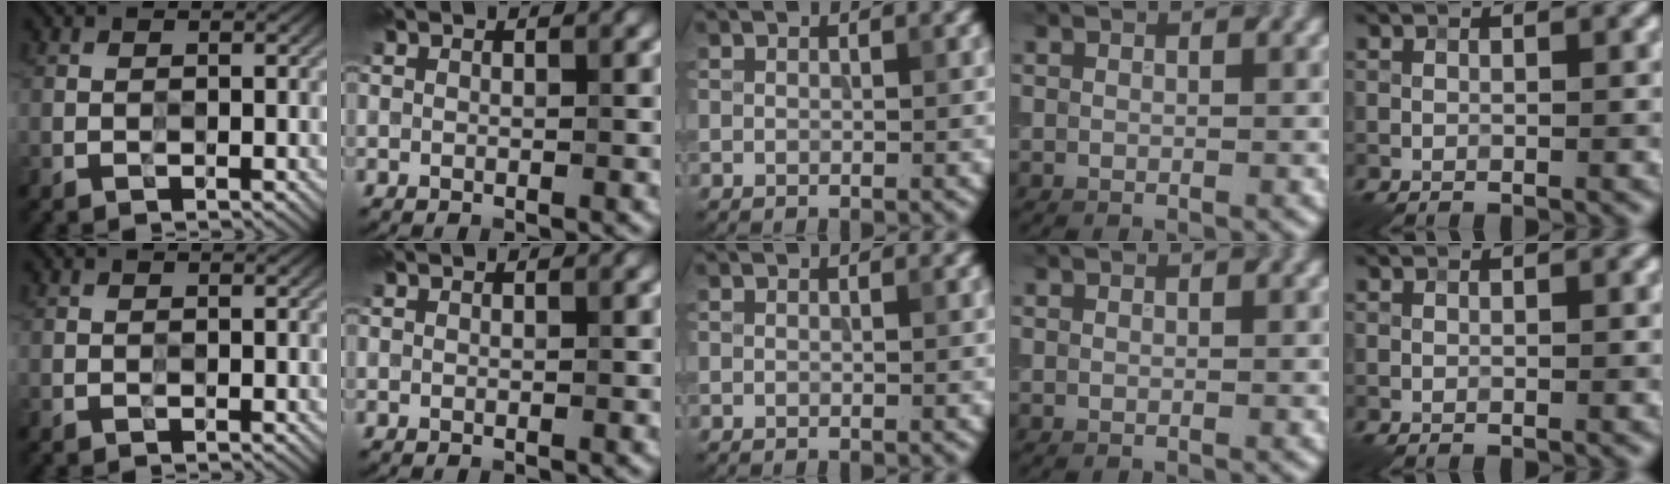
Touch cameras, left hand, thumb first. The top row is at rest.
{}